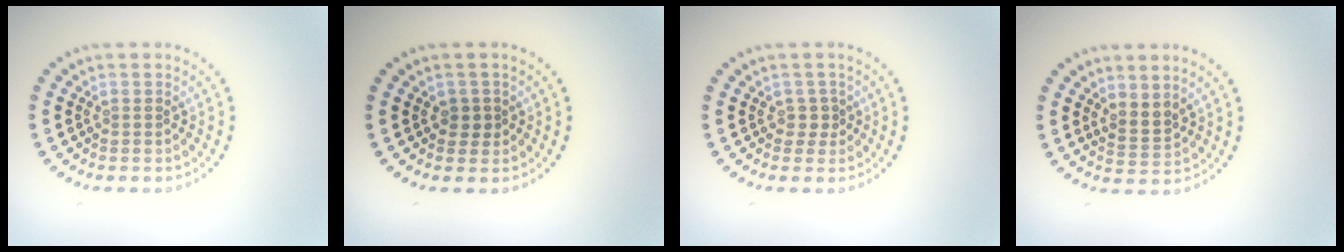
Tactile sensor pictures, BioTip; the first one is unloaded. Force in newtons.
{"total": 1.3, "press": 1.1, "slide": 0.6}
{"total": 1.3, "press": 0.9, "slide": 0.8}
{"total": 2.0, "press": 1.5, "slide": 1.3}